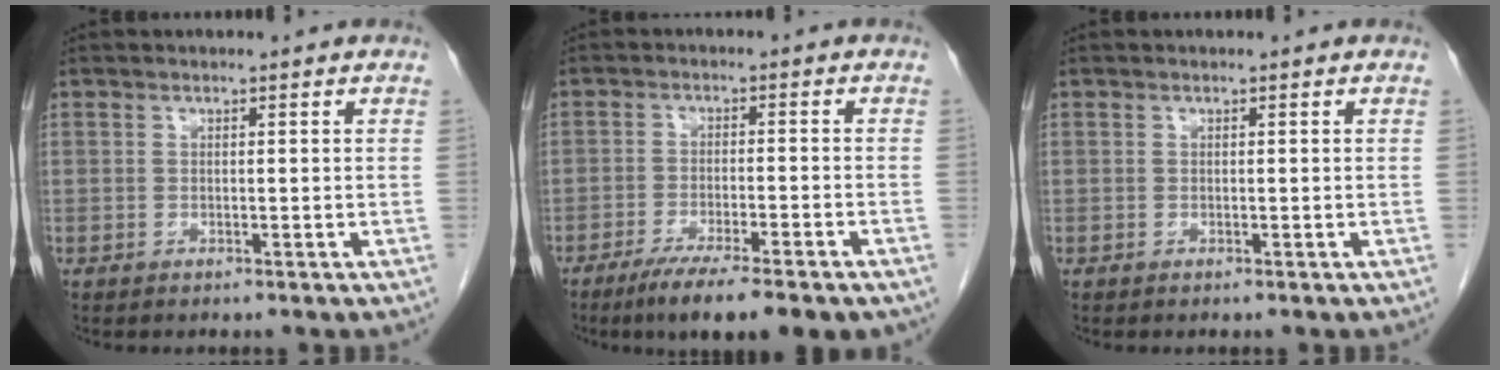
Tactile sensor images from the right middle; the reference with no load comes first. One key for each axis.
{"total": 11.6, "fx": -8.4, "fy": 1.8, "fz": 7.9, "tx": -0.109, "ty": -0.020, "tz": -0.124}
{"total": 0.0}